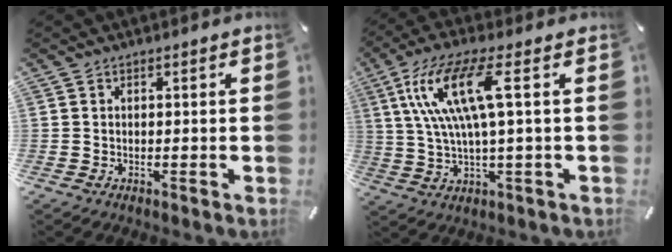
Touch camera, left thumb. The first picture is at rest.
{"total": 14.0, "force": [3.5, 3.0, 13.2], "torque": [-0.283, -0.008, 0.050]}